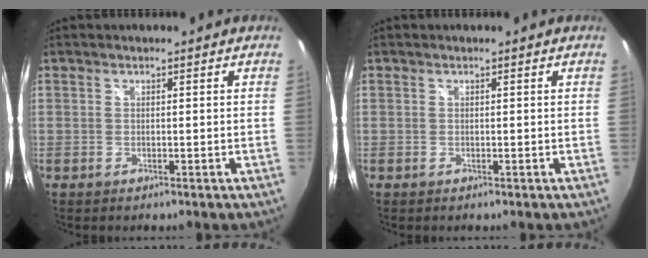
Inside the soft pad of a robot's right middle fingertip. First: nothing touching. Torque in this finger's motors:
{"motor_torque": [0.06, 0.06, 0.00, 0.00]}